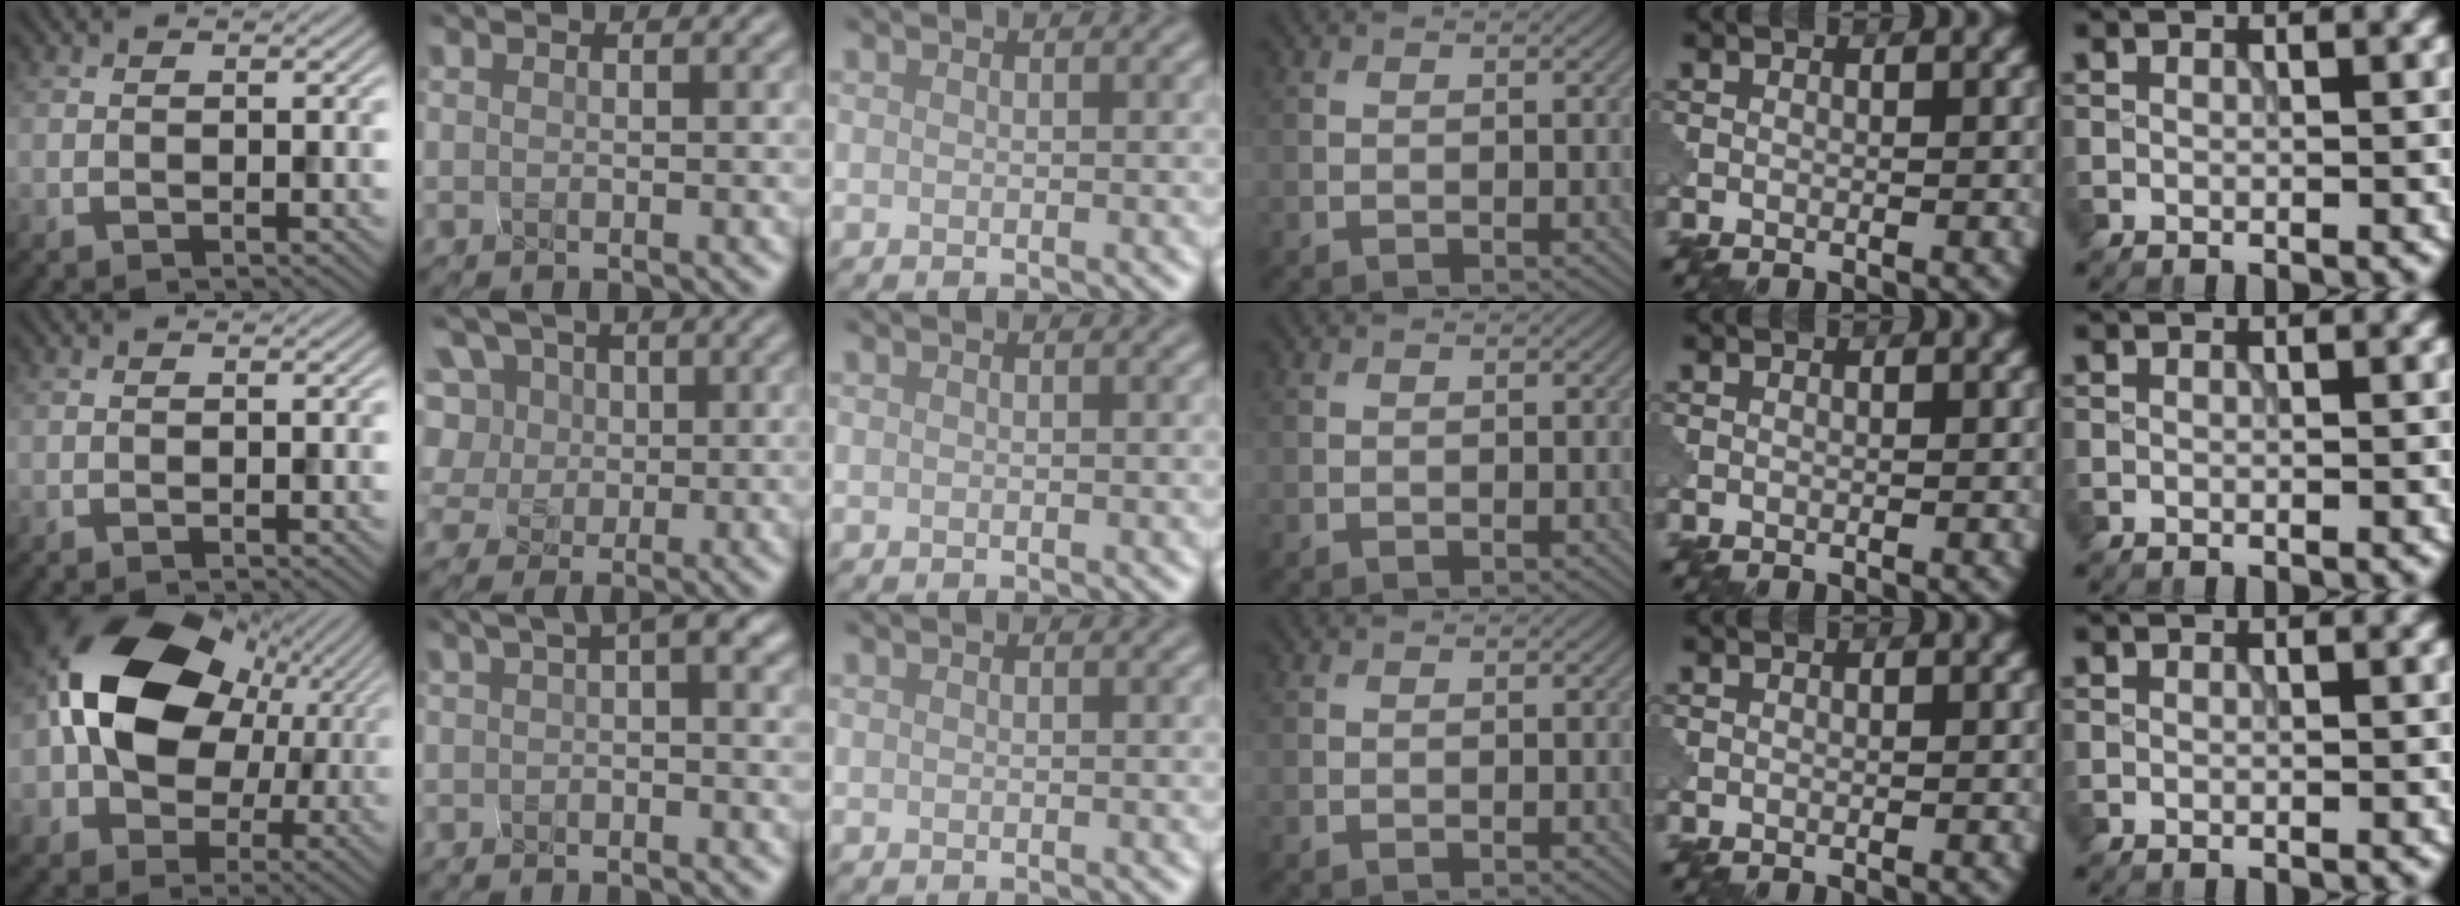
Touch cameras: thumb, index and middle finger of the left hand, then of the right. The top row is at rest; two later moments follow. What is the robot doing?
{"motion": "squeeze", "object": "foam earplug"}